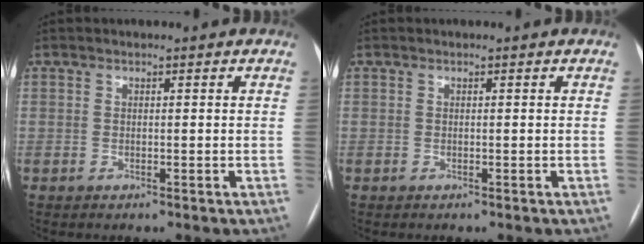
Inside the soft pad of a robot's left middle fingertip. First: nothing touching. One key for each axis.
{"total": 0.0}